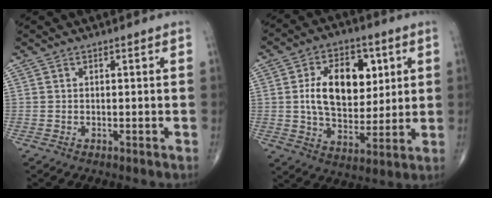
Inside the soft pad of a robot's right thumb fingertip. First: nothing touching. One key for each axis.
{"total": 15.8, "fx": 3.3, "fy": 10.0, "fz": 11.8, "tx": -0.147, "ty": -0.009, "tz": 0.057}